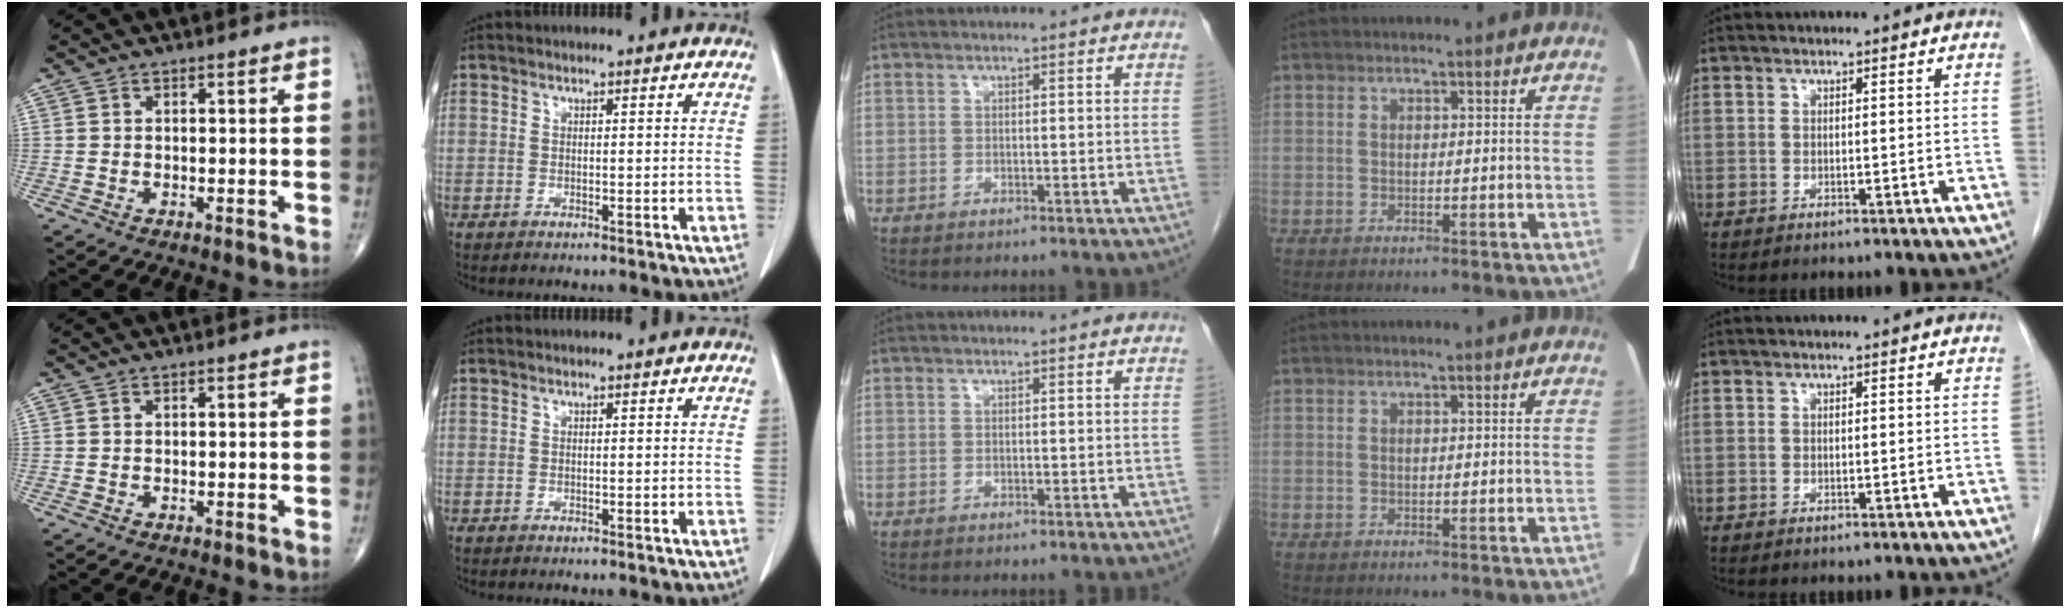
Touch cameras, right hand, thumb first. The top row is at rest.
{}